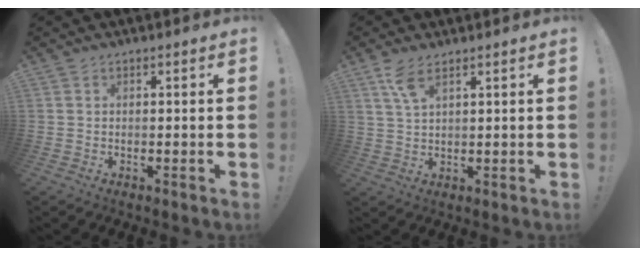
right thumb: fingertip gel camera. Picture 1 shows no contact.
{"total": 5.6, "force": [3.6, 1.6, 4.0], "torque": [-0.077, -0.013, 0.064]}